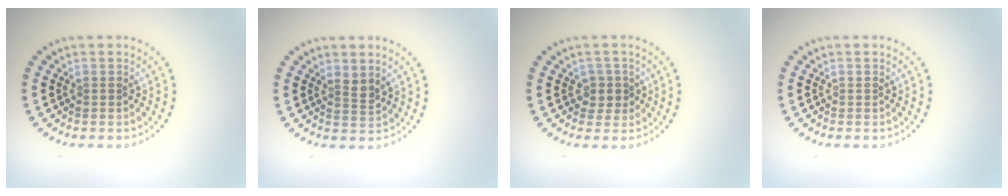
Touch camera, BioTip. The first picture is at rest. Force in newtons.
{"total": 1.3, "press": 1.0, "slide": 0.7}
{"total": 1.8, "press": 1.4, "slide": 1.1}
{"total": 0.0}